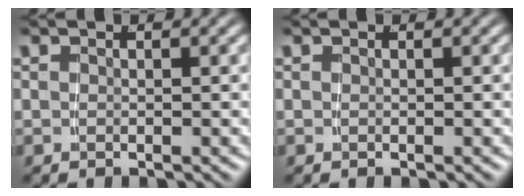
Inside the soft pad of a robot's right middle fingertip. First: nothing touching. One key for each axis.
{"total": 0.0}